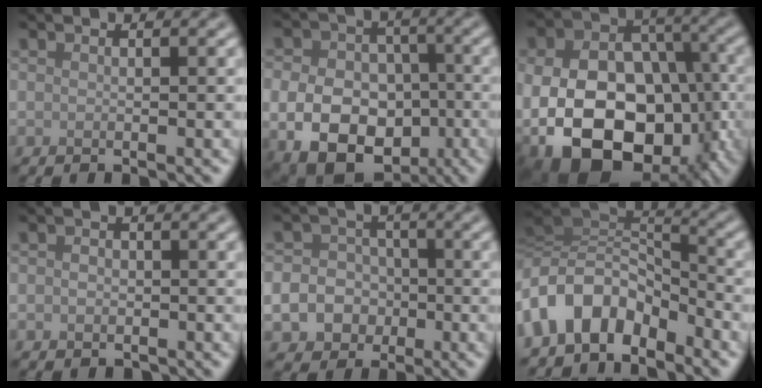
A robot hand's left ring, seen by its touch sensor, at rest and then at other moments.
{"total": 10.2, "force": [-3.0, 7.6, 6.1], "torque": [-0.093, -0.022, -0.061]}
{"total": 18.6, "force": [-5.4, 13.7, 11.4], "torque": [-0.182, -0.035, -0.098]}
{"total": 1.4, "force": [-0.2, 1.2, 0.6], "torque": [0.003, -0.003, -0.007]}
{"total": 9.1, "force": [-3.2, 8.2, 2.5], "torque": [-0.032, -0.022, -0.076]}
{"total": 7.5, "force": [-4.0, 4.5, 4.4], "torque": [-0.070, 0.007, -0.084]}